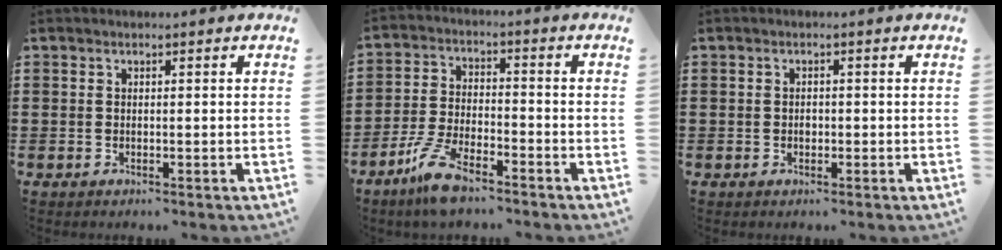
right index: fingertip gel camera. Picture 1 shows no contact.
{"total": 7.2, "force": [-5.4, 1.8, 4.5], "torque": [-0.112, -0.004, -0.106]}
{"total": 1.0, "force": [-0.2, 0.6, 0.8], "torque": [-0.017, 0.000, -0.003]}